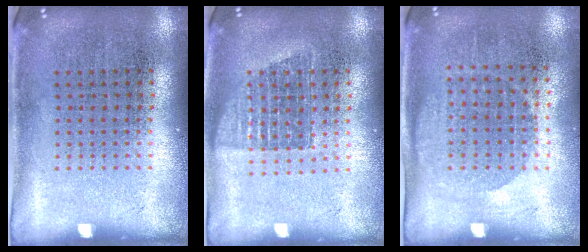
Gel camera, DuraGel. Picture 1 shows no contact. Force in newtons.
{"total": 1.3, "press": 1.1, "slide": 0.8}
{"total": 1.1, "press": 1.0, "slide": 0.4}